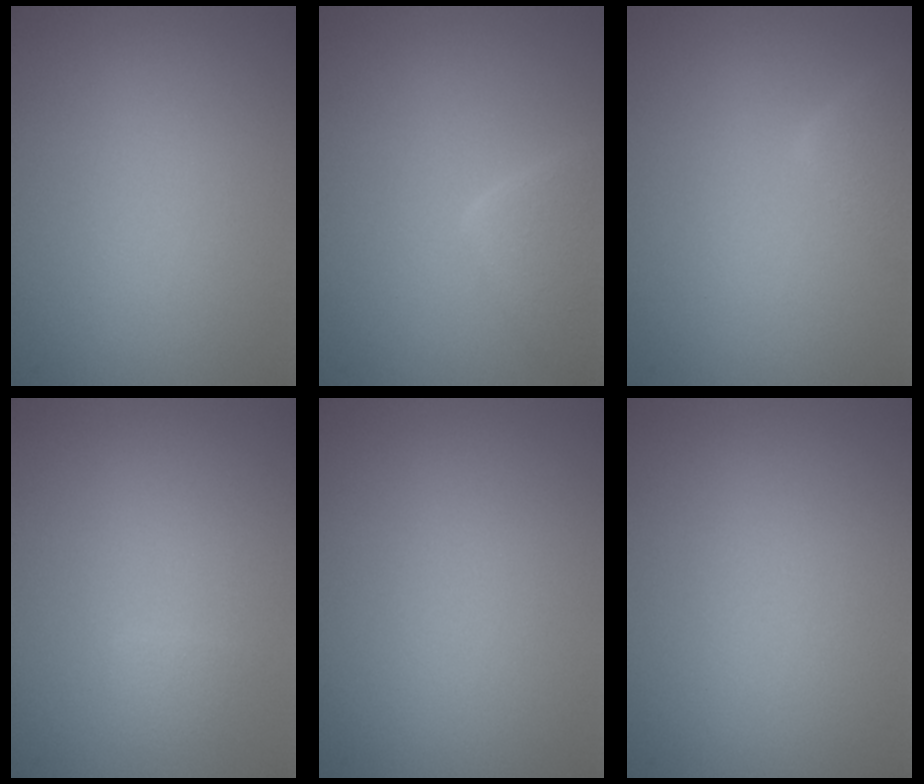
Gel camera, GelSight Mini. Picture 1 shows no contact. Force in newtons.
{"total": 2.8, "press": 2.8, "slide": 0.2}
{"total": 2.8, "press": 2.8, "slide": 0.1}
{"total": 0.7, "press": 0.7, "slide": 0.0}
{"total": 0.0}
{"total": 0.0}